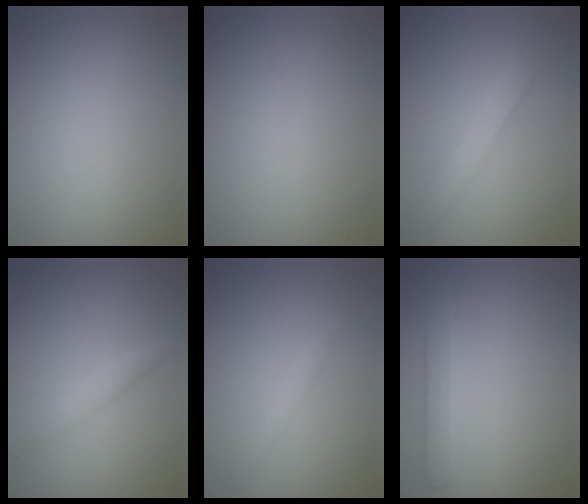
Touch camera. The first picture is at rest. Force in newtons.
{"total": 0.0}
{"total": 2.5, "press": 2.5, "slide": 0.1}
{"total": 1.6, "press": 1.6, "slide": 0.0}
{"total": 1.1, "press": 1.1, "slide": 0.1}
{"total": 1.8, "press": 1.8, "slide": 0.1}